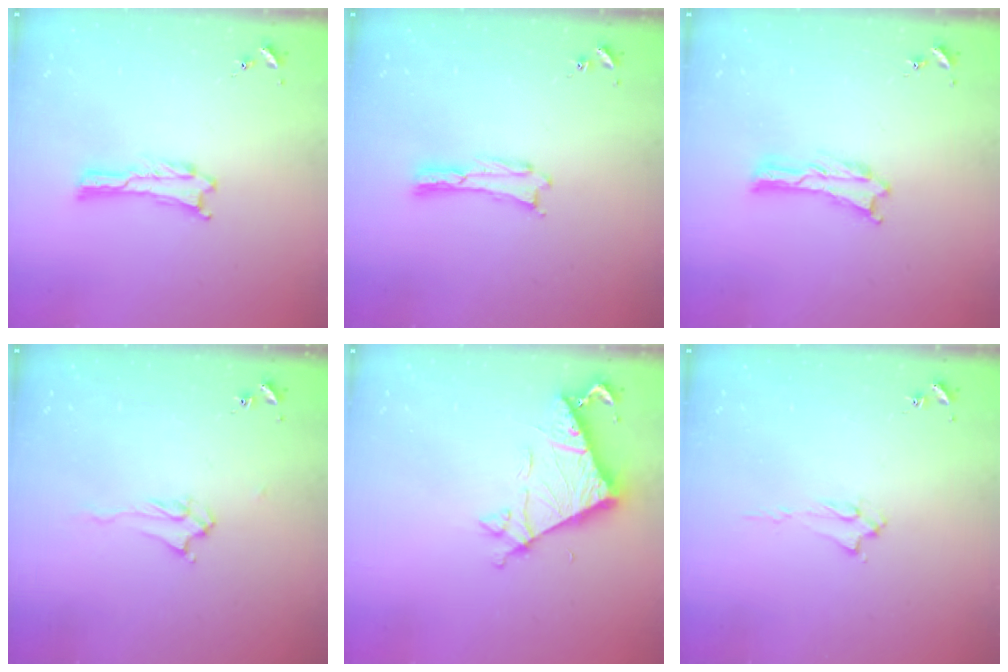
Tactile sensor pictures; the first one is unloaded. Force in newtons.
{"total": 0.0}
{"total": 0.0}
{"total": 2.5, "press": 2.4, "slide": 0.4}
{"total": 6.7, "press": 6.7, "slide": 0.6}
{"total": 1.9, "press": 1.8, "slide": 0.4}